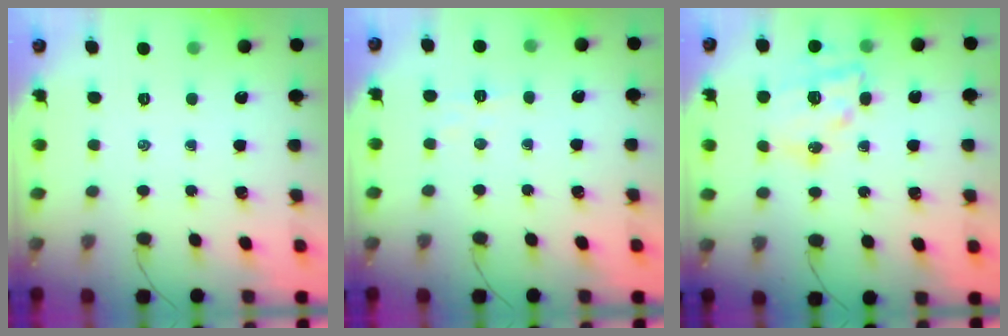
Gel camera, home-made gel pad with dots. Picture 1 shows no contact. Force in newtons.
{"total": 4.3, "press": 4.1, "slide": 1.0}
{"total": 16.5, "press": 16.1, "slide": 3.5}